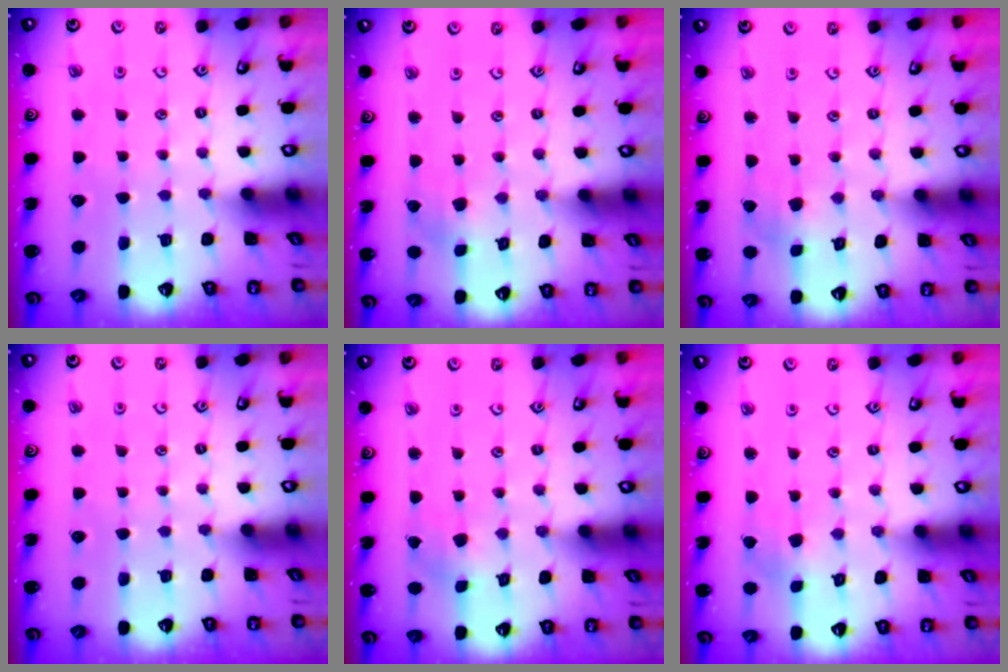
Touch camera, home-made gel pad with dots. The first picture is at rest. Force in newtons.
{"total": 1.4, "press": 1.4, "slide": 0.2}
{"total": 1.8, "press": 1.8, "slide": 0.2}
{"total": 0.0}
{"total": 1.1, "press": 1.0, "slide": 0.1}
{"total": 0.9, "press": 0.9, "slide": 0.2}